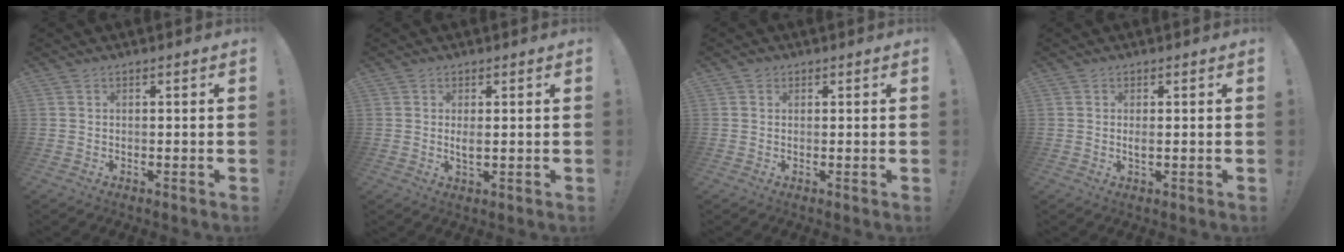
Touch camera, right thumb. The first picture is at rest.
{"total": 2.3, "force": [0.5, 0.6, 2.2], "torque": [-0.026, -0.008, 0.005]}
{"total": 1.2, "force": [0.7, 0.9, 0.2], "torque": [0.004, -0.002, 0.012]}
{"total": 1.5, "force": [0.1, 0.3, 1.4], "torque": [-0.012, -0.007, -0.002]}